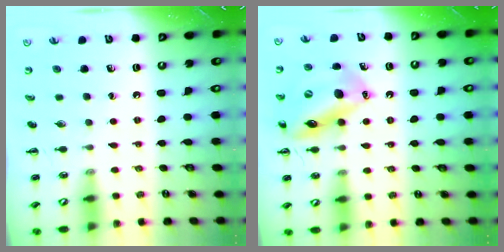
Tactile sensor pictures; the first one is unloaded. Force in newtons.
{"total": 16.1, "press": 15.9, "slide": 2.8}